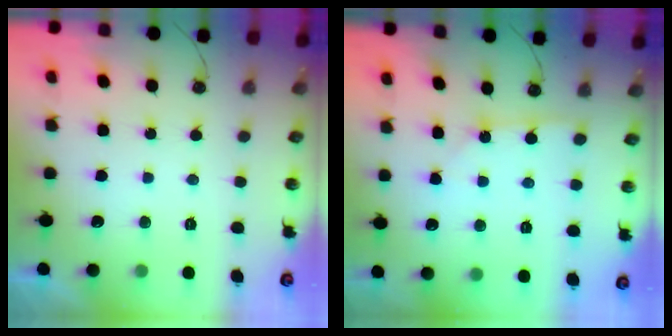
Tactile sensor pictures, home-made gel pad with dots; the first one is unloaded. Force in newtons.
{"total": 1.8, "press": 1.7, "slide": 0.3}